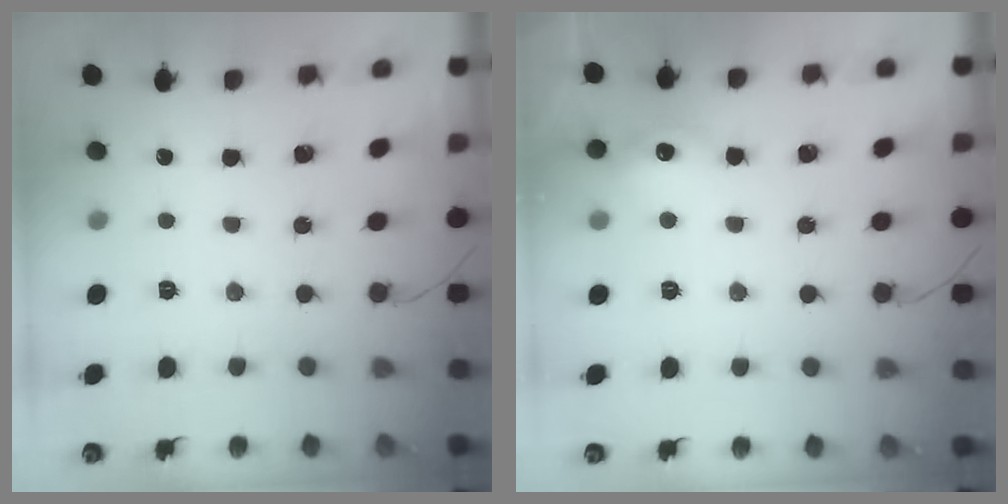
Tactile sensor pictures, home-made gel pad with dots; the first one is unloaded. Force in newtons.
{"total": 9.5, "press": 9.5, "slide": 0.5}